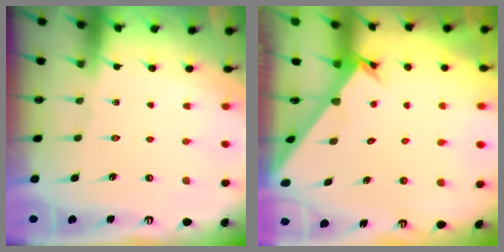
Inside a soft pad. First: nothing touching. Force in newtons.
{"total": 2.4, "press": 2.4, "slide": 0.1}